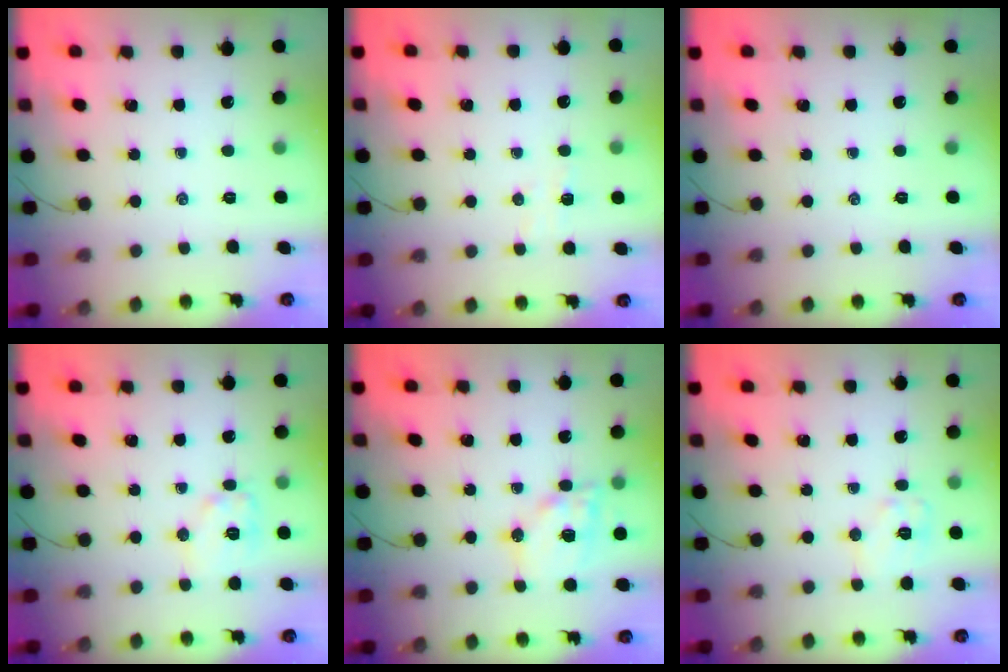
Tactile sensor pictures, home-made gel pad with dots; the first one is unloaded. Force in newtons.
{"total": 4.5, "press": 4.4, "slide": 1.0}
{"total": 0.0}
{"total": 9.5, "press": 9.5, "slide": 0.2}
{"total": 13.9, "press": 13.6, "slide": 2.9}
{"total": 7.4, "press": 7.4, "slide": 0.4}